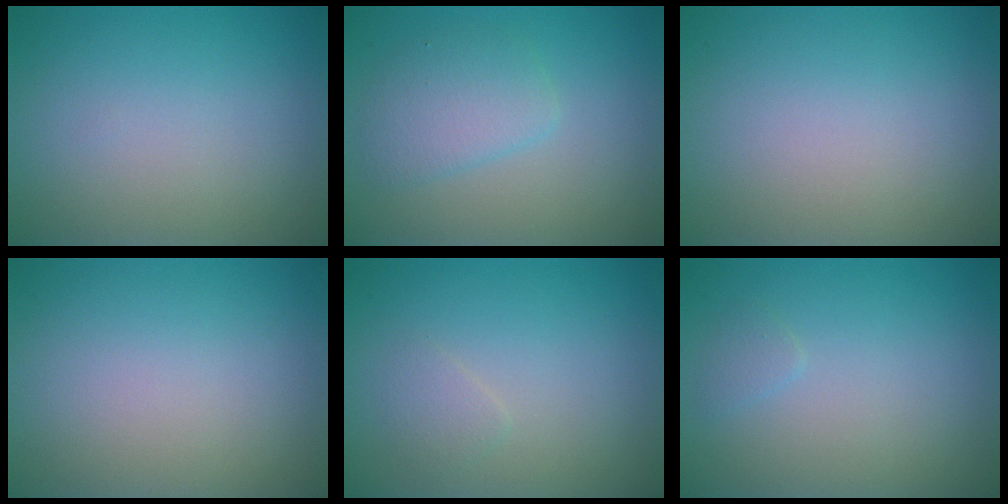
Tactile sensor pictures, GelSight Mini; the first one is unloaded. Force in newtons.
{"total": 2.9, "press": 2.9, "slide": 0.1}
{"total": 0.0}
{"total": 0.0}
{"total": 1.0, "press": 1.0, "slide": 0.0}
{"total": 0.7, "press": 0.7, "slide": 0.1}